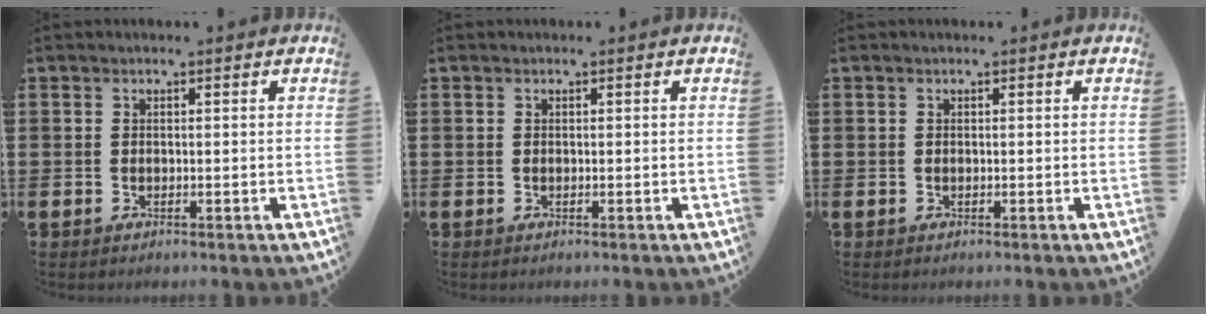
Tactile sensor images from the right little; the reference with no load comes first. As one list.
[{"total": 0.0}, {"total": 0.0}]